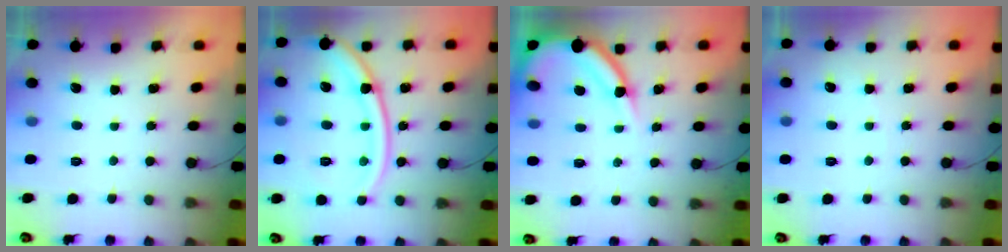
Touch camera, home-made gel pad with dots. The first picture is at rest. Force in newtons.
{"total": 16.4, "press": 16.3, "slide": 1.5}
{"total": 10.6, "press": 10.6, "slide": 0.8}
{"total": 2.7, "press": 2.7, "slide": 0.3}